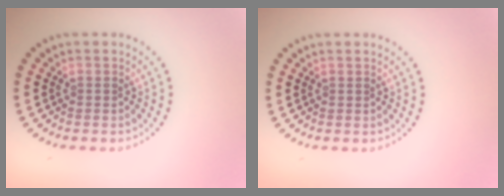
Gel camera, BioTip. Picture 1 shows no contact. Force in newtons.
{"total": 0.0}